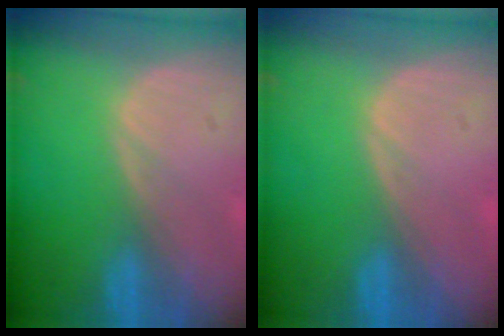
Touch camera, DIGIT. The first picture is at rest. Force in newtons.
{"total": 0.0}